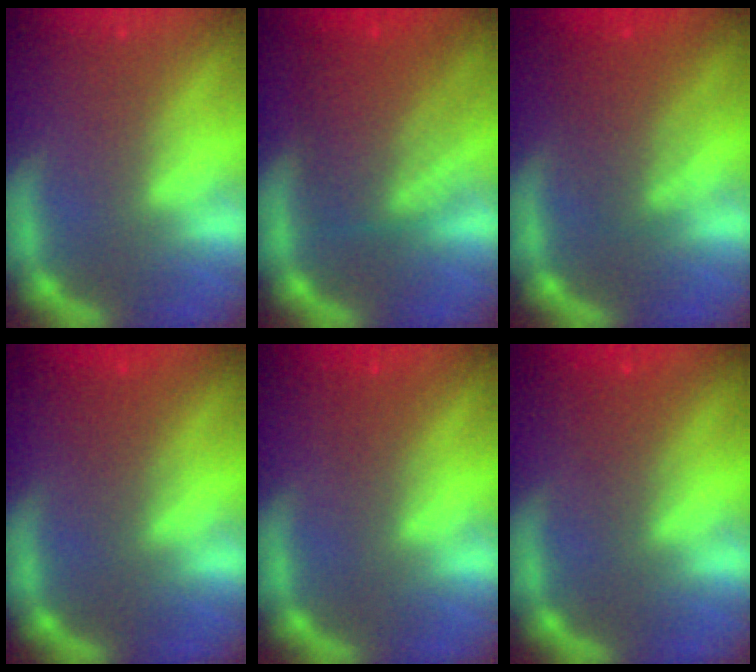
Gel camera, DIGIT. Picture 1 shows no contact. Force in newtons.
{"total": 8.1}
{"total": 4.5}
{"total": 2.0}
{"total": 1.4}
{"total": 2.0}